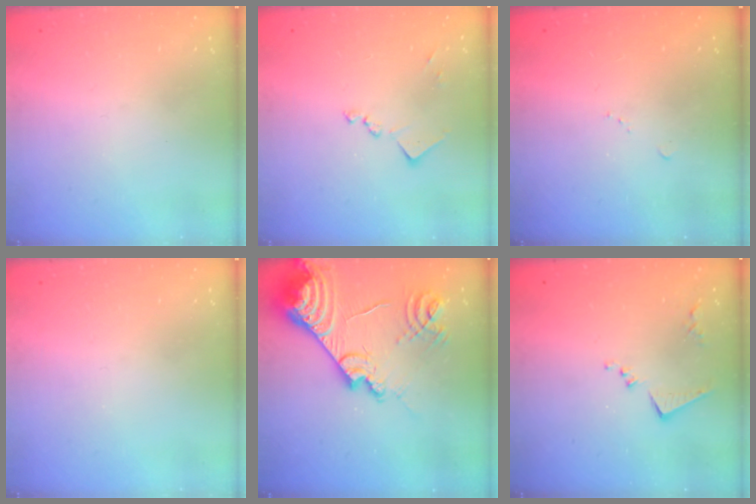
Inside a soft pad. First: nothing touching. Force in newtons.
{"total": 10.2, "press": 10.2, "slide": 0.5}
{"total": 4.4, "press": 4.3, "slide": 0.7}
{"total": 0.0}
{"total": 22.8, "press": 22.6, "slide": 2.5}
{"total": 8.0, "press": 8.0, "slide": 0.1}